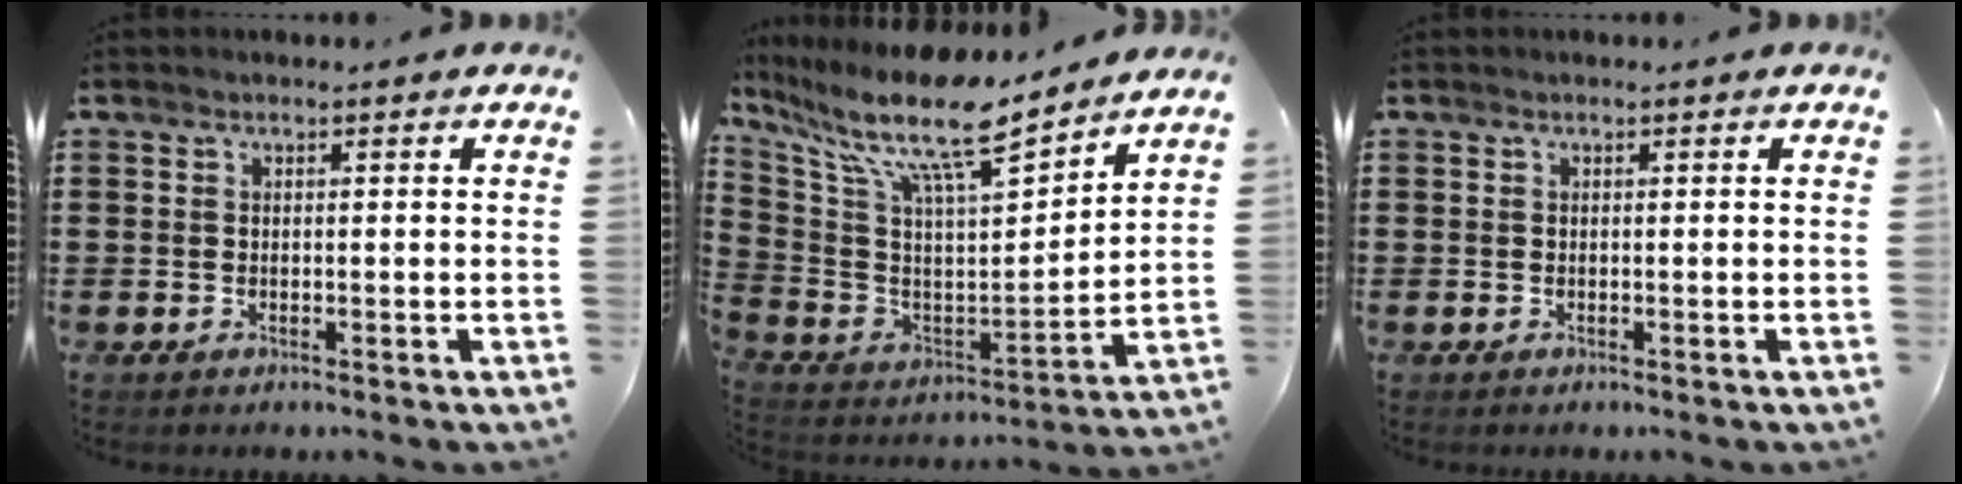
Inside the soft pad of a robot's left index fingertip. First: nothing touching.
{"total": 12.8, "force": [9.8, 2.0, 7.9], "torque": [-0.188, -0.073, 0.160]}
{"total": 0.0}